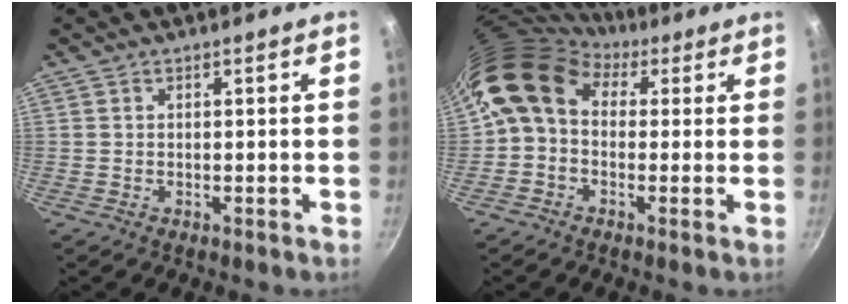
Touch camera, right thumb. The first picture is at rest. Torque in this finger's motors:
{"motor_torque": [1.09, 2.38, 1.45, 0.00, 0.34]}